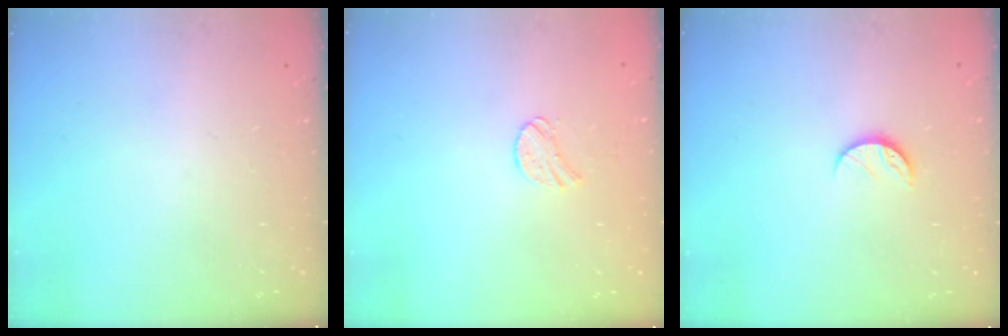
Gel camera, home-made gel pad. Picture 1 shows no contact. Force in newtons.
{"total": 6.6, "press": 6.6, "slide": 0.6}
{"total": 5.7, "press": 5.7, "slide": 0.6}